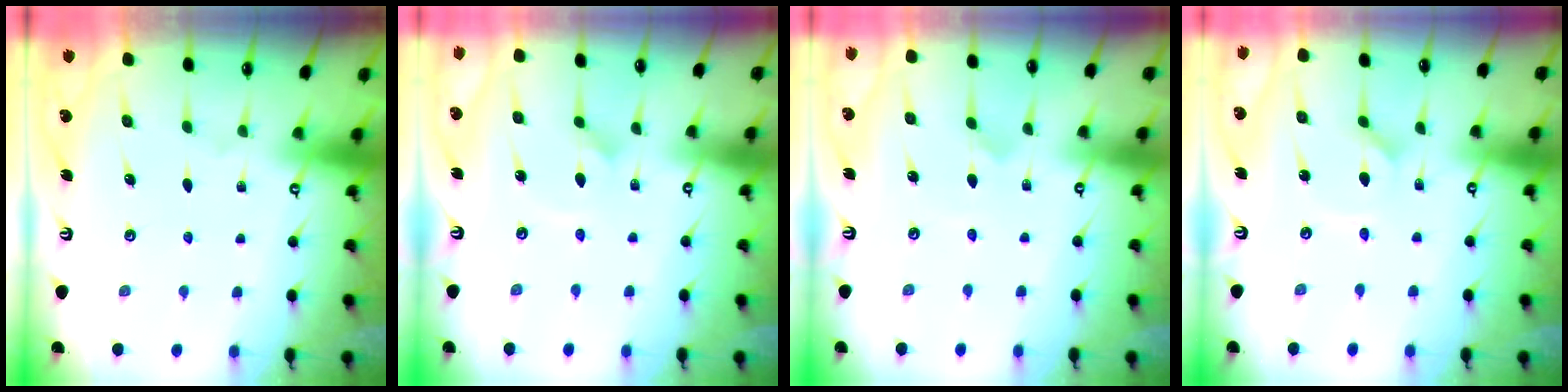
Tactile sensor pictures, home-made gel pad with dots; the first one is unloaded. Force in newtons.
{"total": 1.5, "press": 1.5, "slide": 0.0}
{"total": 0.9, "press": 0.9, "slide": 0.0}
{"total": 0.9, "press": 0.9, "slide": 0.0}